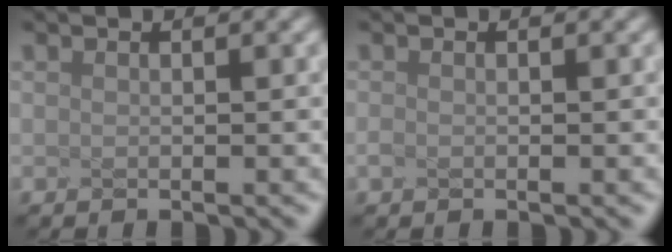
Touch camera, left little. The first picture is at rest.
{"total": 1.0, "force": [-0.8, -0.5, -0.5], "torque": [-0.010, -0.009, 0.001]}